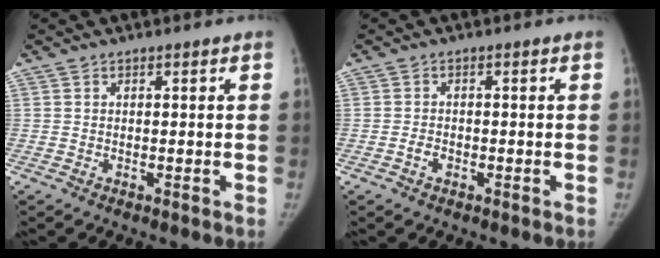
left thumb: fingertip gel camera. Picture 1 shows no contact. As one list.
[{"total": 1.7, "force": [-1.0, 1.2, 0.7], "torque": [-0.012, 0.010, -0.019]}]